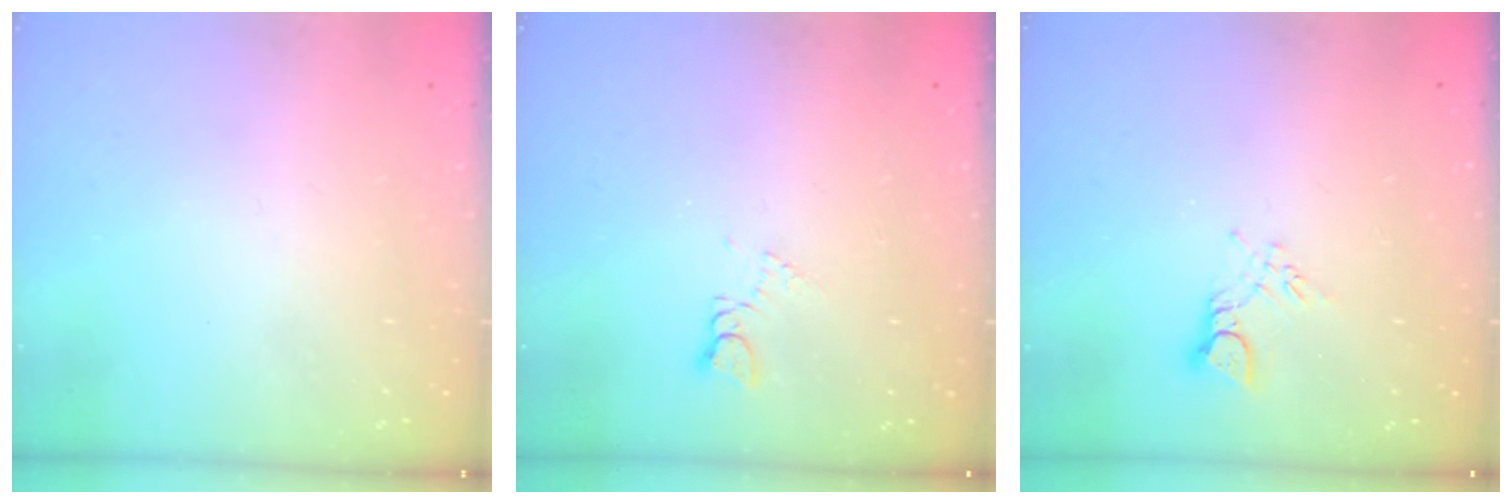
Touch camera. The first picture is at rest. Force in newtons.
{"total": 1.9, "press": 1.8, "slide": 0.3}
{"total": 2.6, "press": 2.6, "slide": 0.4}